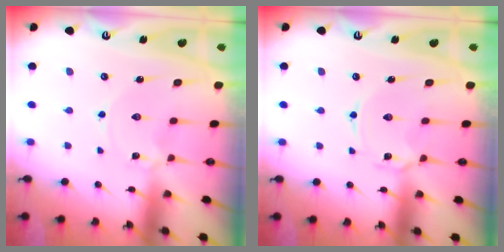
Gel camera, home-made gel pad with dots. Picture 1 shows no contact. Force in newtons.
{"total": 2.6, "press": 2.6, "slide": 0.3}